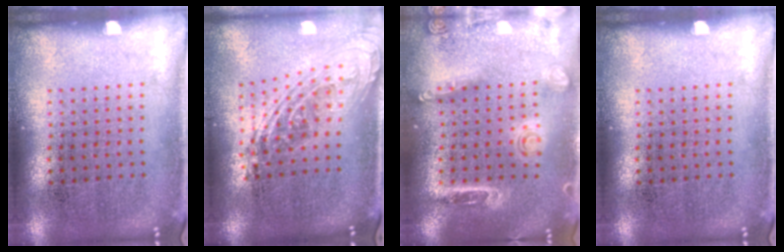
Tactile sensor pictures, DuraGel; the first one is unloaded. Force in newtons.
{"total": 2.1, "press": 1.6, "slide": 1.5}
{"total": 1.6, "press": 1.5, "slide": 0.6}
{"total": 0.0}